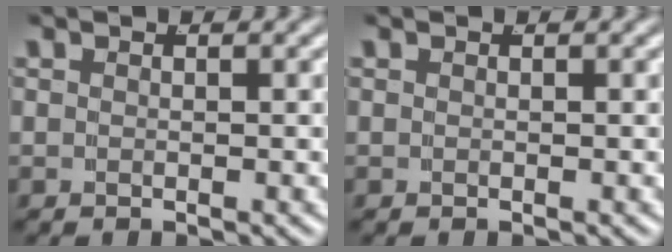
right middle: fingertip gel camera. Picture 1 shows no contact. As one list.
[{"total": 0.0}]